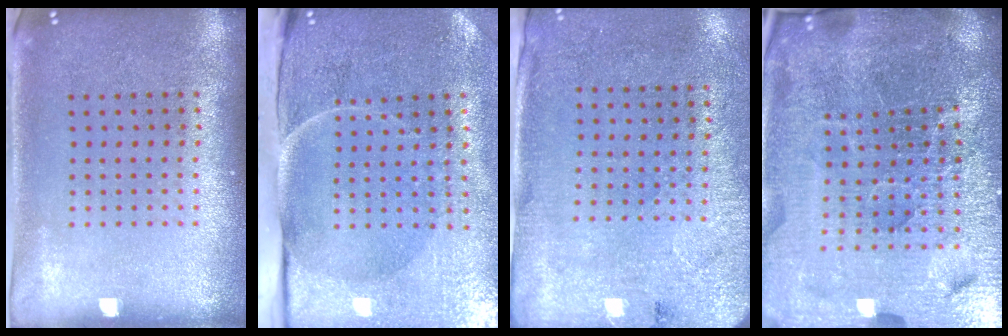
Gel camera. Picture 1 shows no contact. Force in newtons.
{"total": 4.9, "press": 3.9, "slide": 3.0}
{"total": 2.7, "press": 2.2, "slide": 1.5}
{"total": 6.4, "press": 5.7, "slide": 2.9}